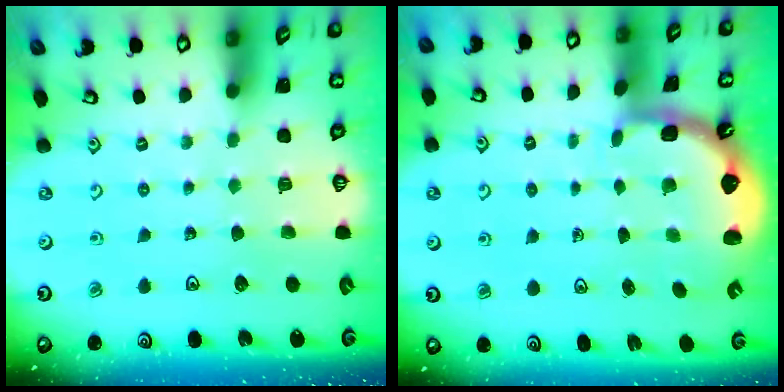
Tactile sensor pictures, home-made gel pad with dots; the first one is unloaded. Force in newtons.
{"total": 2.5, "press": 1.7, "slide": 1.8}